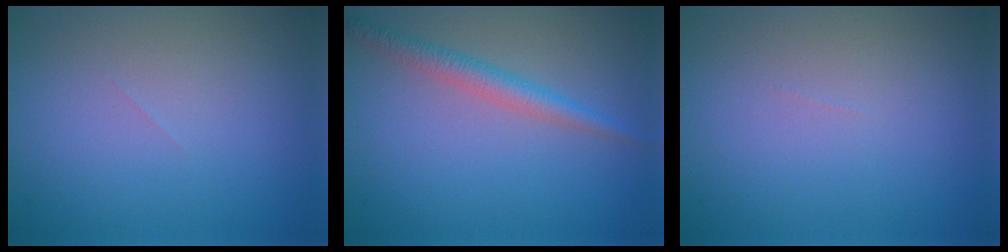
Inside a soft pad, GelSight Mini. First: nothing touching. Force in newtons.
{"total": 2.5, "press": 2.5, "slide": 0.1}
{"total": 0.0}